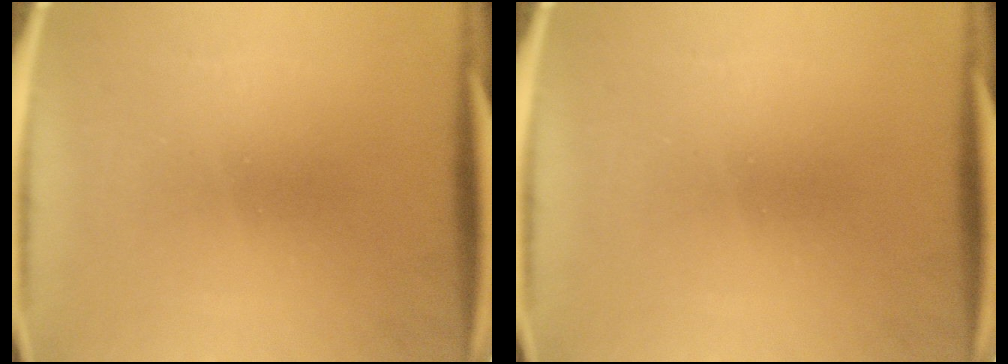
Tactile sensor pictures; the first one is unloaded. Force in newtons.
{"total": 0.0}